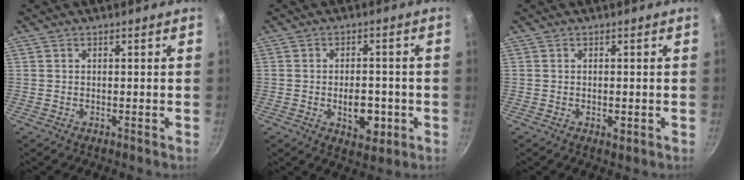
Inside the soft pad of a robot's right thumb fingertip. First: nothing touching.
{"total": 8.0, "force": [-2.1, 4.6, 6.2], "torque": [-0.065, 0.005, -0.026]}
{"total": 2.0, "force": [-0.5, 1.0, 1.6], "torque": [-0.028, -0.003, -0.007]}